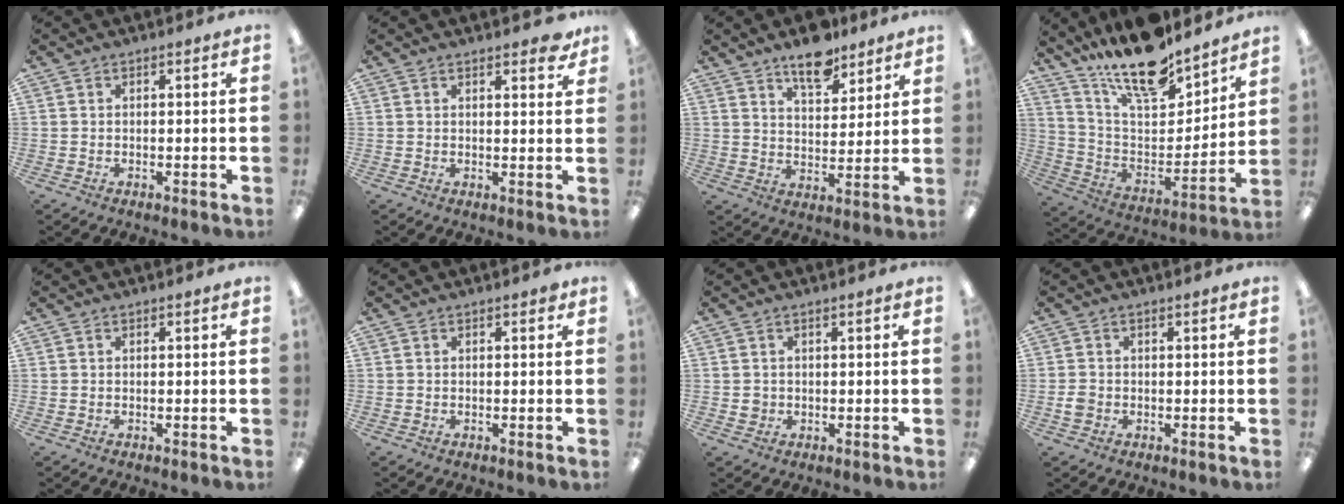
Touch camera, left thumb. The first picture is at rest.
{"total": 3.0, "force": [2.4, 0.9, 1.5], "torque": [-0.010, -0.010, 0.038]}
{"total": 10.0, "force": [7.7, 4.4, 4.7], "torque": [-0.056, -0.046, 0.133]}
{"total": 18.4, "force": [15.9, 5.1, 7.9], "torque": [-0.156, -0.108, 0.278]}
{"total": 0.0}
{"total": 0.7, "force": [0.4, 0.4, 0.4], "torque": [-0.009, 0.002, 0.006]}
{"total": 1.5, "force": [0.3, 1.4, 0.5], "torque": [-0.011, 0.005, 0.003]}
{"total": 1.9, "force": [-0.4, 1.6, 1.0], "torque": [-0.017, 0.004, -0.007]}